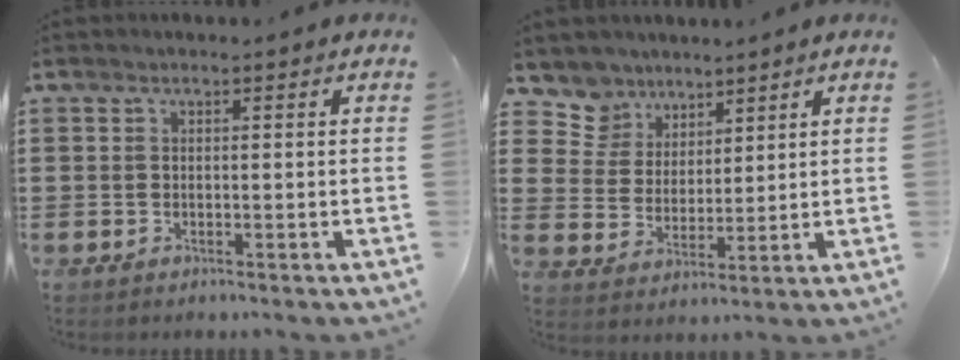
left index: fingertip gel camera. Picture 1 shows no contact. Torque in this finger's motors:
{"motor_torque": [-1.15, 0.99, -0.74, -0.21]}